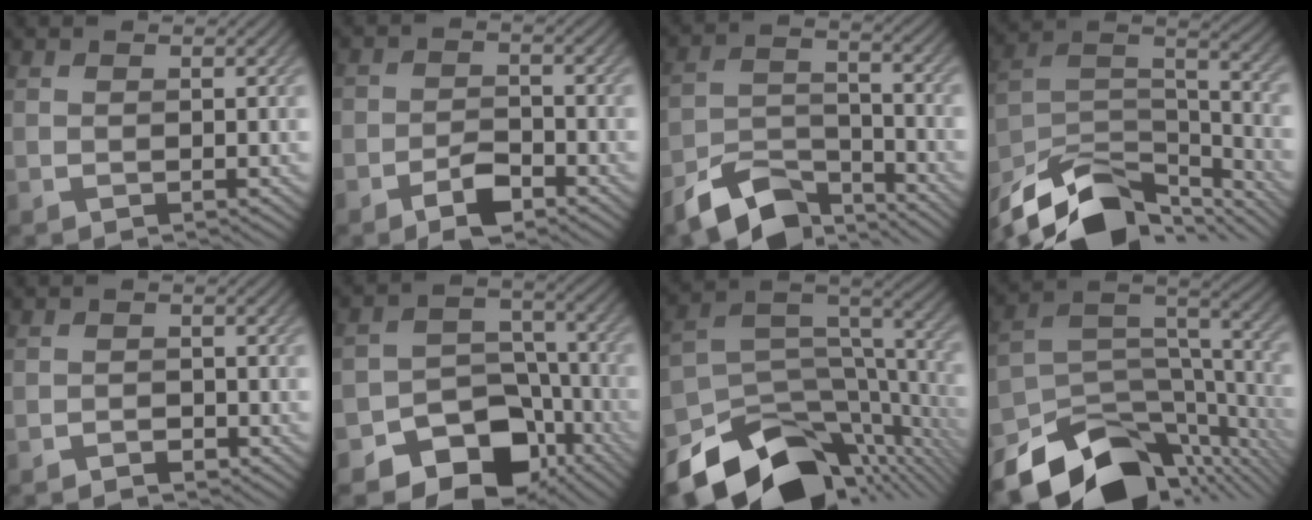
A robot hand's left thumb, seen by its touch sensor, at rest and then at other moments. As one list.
[{"total": 4.1, "force": [-2.7, 1.9, 2.3], "torque": [-0.037, 0.001, -0.054]}, {"total": 9.8, "force": [-7.5, 4.3, 4.6], "torque": [-0.087, -0.013, -0.142]}, {"total": 15.2, "force": [-11.6, 6.4, 7.6], "torque": [-0.182, -0.017, -0.189]}, {"total": 1.4, "force": [-1.2, 0.6, 0.4], "torque": [-0.005, 0.001, -0.024]}, {"total": 11.0, "force": [-7.1, 7.1, 4.5], "torque": [-0.067, -0.007, -0.119]}, {"total": 14.9, "force": [-9.6, 8.0, 8.2], "torque": [-0.183, -0.031, -0.148]}, {"total": 15.3, "force": [-11.0, 7.0, 8.0], "torque": [-0.168, -0.024, -0.170]}]